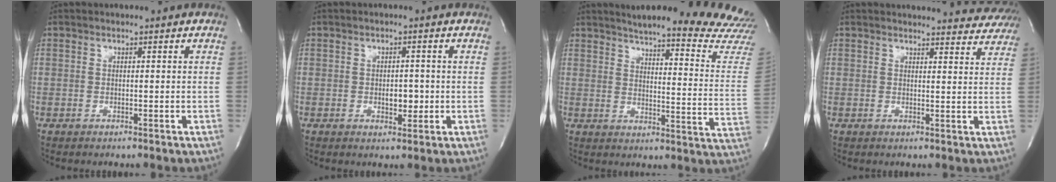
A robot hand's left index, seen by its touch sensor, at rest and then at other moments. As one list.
[{"total": 2.7, "force": [-1.2, 1.5, 2.0], "torque": [-0.027, -0.008, -0.014]}, {"total": 25.1, "force": [23.5, 0.4, 8.7], "torque": [-0.121, -0.134, 0.262]}, {"total": 10.4, "force": [10.3, 1.8, 0.8], "torque": [0.016, -0.043, 0.085]}]